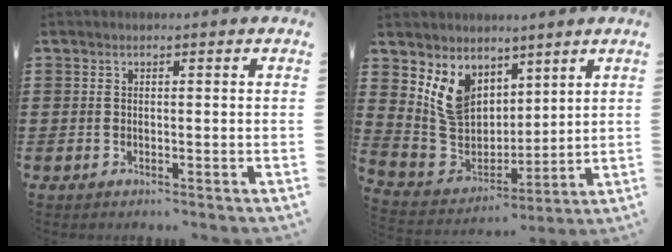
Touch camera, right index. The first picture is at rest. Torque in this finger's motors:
{"motor_torque": [1.10, 1.04, 0.30, 0.07]}